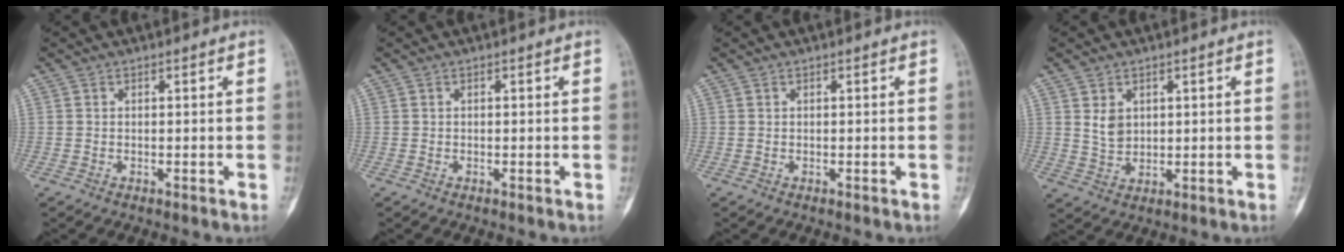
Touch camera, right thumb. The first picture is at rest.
{"total": 0.0}
{"total": 0.0}
{"total": 4.0, "force": [1.3, 2.9, 2.3], "torque": [-0.030, -0.013, 0.033]}